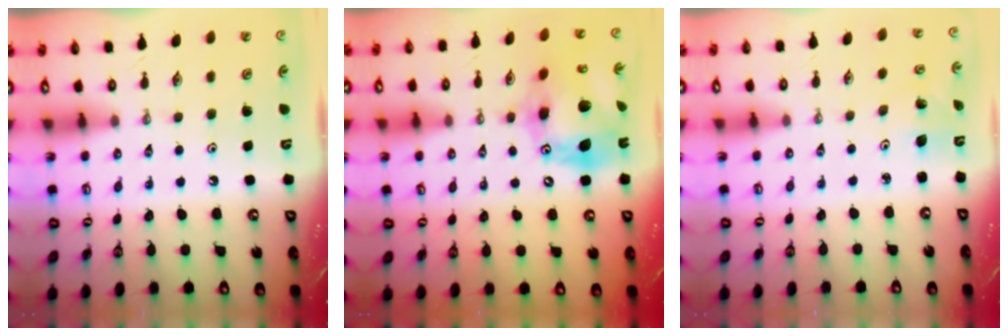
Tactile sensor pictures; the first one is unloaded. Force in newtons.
{"total": 17.9, "press": 17.8, "slide": 1.8}
{"total": 3.8, "press": 3.8, "slide": 0.2}